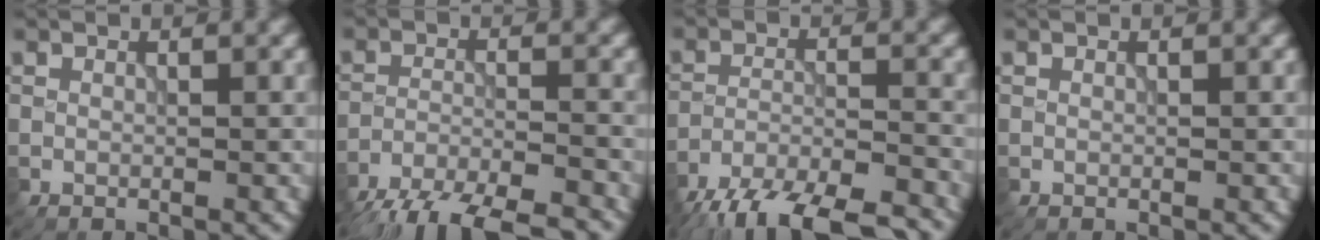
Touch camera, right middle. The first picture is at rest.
{"total": 10.6, "force": [-9.6, 2.6, 3.6], "torque": [-0.054, -0.019, -0.146]}
{"total": 13.0, "force": [-11.4, 3.6, 5.1], "torque": [-0.087, -0.023, -0.171]}
{"total": 0.0}